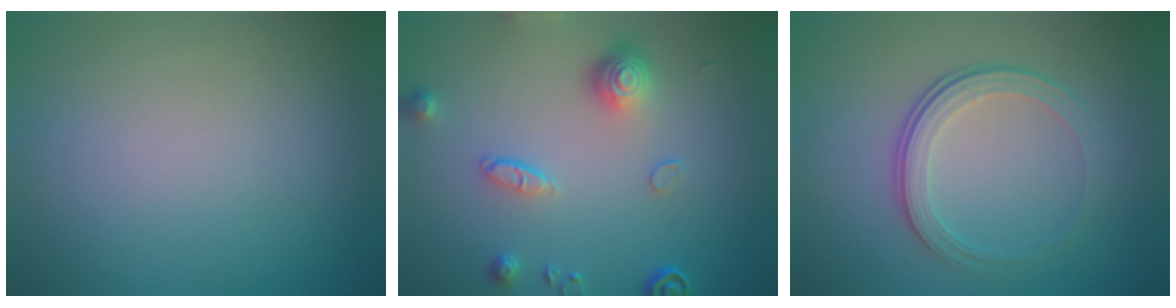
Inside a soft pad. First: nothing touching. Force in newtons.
{"total": 3.9, "press": 3.1, "slide": 2.4}
{"total": 4.1, "press": 2.7, "slide": 3.0}